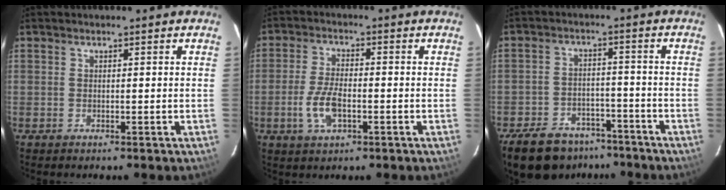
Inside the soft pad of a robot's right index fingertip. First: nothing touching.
{"total": 7.0, "force": [-2.3, 3.2, 5.8], "torque": [-0.126, -0.002, -0.043]}
{"total": 16.2, "force": [-12.2, 8.4, 6.6], "torque": [-0.165, 0.009, -0.172]}